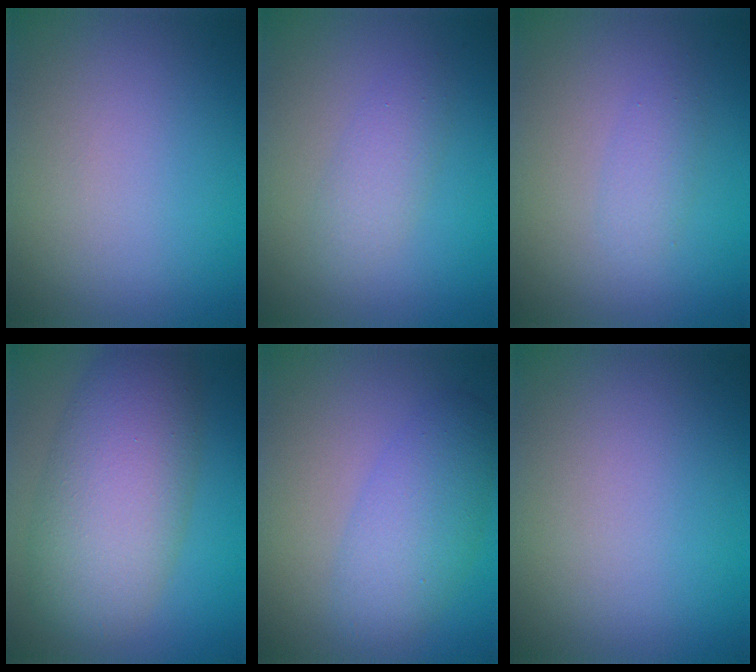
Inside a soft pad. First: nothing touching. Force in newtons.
{"total": 2.0, "press": 2.0, "slide": 0.2}
{"total": 1.4, "press": 1.4, "slide": 0.0}
{"total": 8.1, "press": 8.1, "slide": 0.3}
{"total": 4.0, "press": 4.0, "slide": 0.1}
{"total": 0.0}